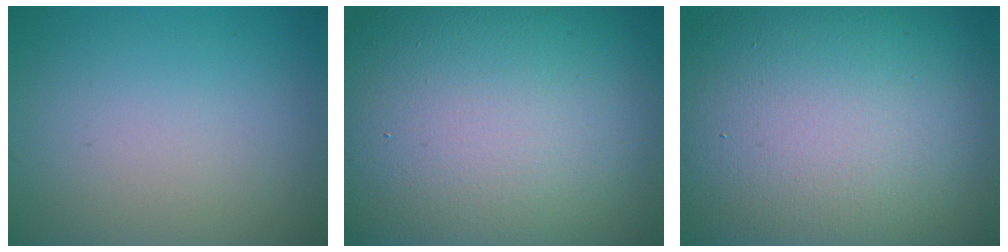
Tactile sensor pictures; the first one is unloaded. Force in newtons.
{"total": 23.4, "press": 23.4, "slide": 1.4}
{"total": 20.6, "press": 20.6, "slide": 1.1}